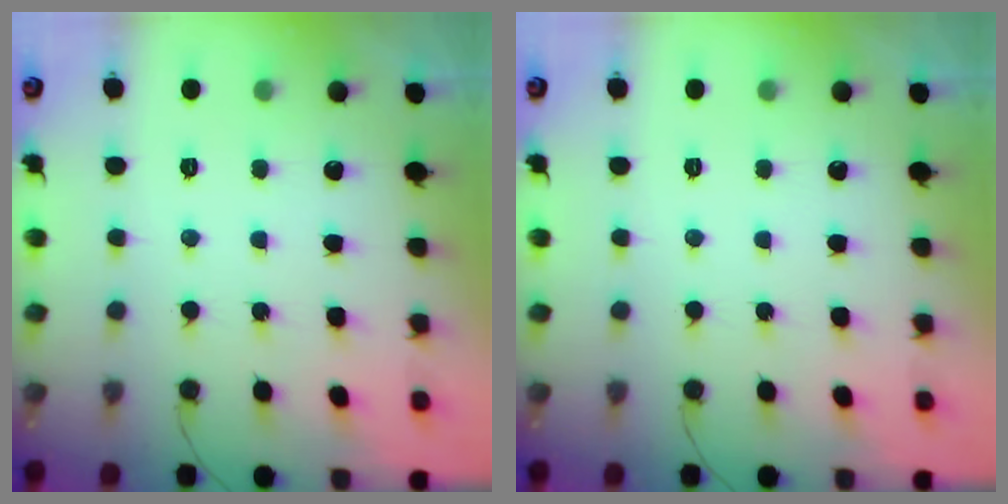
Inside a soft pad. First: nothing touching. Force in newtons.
{"total": 0.0}